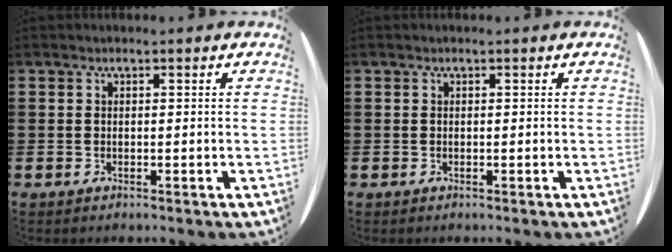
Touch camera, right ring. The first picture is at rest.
{"total": 0.0}